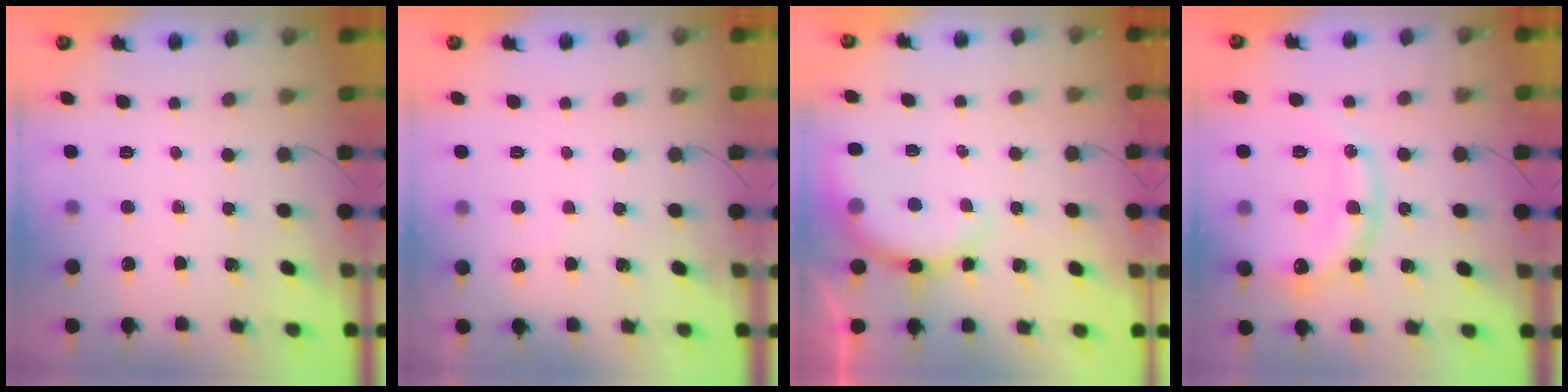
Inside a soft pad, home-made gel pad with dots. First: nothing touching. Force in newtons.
{"total": 5.2, "press": 5.1, "slide": 0.9}
{"total": 8.5, "press": 8.4, "slide": 1.6}
{"total": 15.9, "press": 15.8, "slide": 2.0}